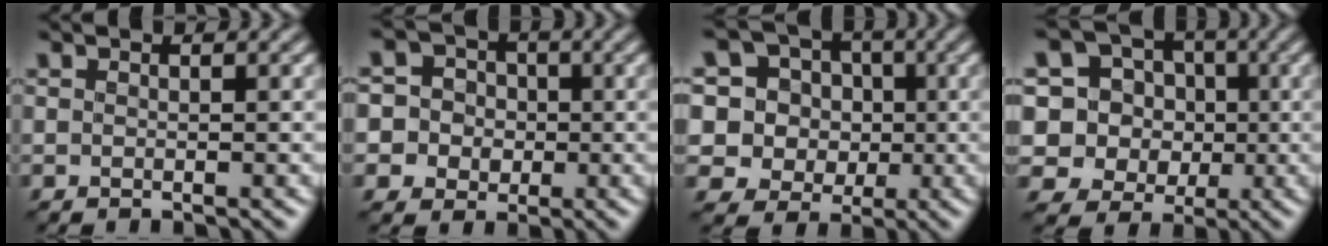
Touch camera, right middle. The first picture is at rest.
{"total": 7.6, "force": [-0.4, 7.4, 1.8], "torque": [-0.036, 0.027, -0.023]}
{"total": 10.1, "force": [2.3, 9.4, 3.1], "torque": [-0.100, 0.038, 0.034]}
{"total": 10.6, "force": [1.9, 9.7, 3.7], "torque": [-0.115, 0.047, 0.014]}